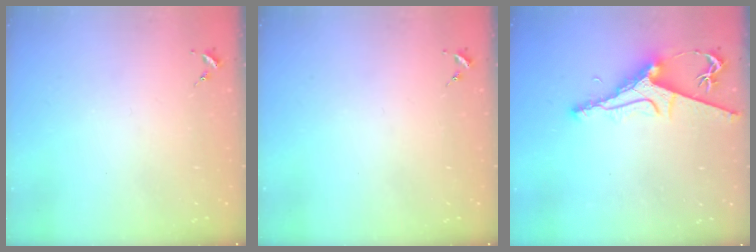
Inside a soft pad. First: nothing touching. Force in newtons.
{"total": 0.0}
{"total": 8.6, "press": 8.6, "slide": 1.2}